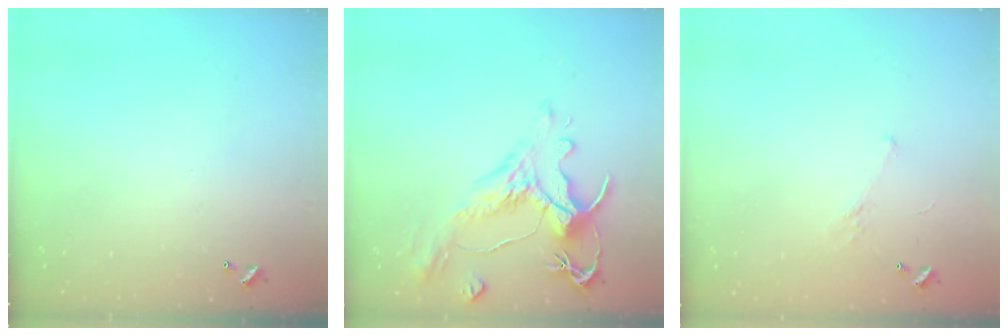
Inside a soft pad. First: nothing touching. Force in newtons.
{"total": 1.6, "press": 0.3, "slide": 1.5}
{"total": 5.0, "press": 4.9, "slide": 0.8}